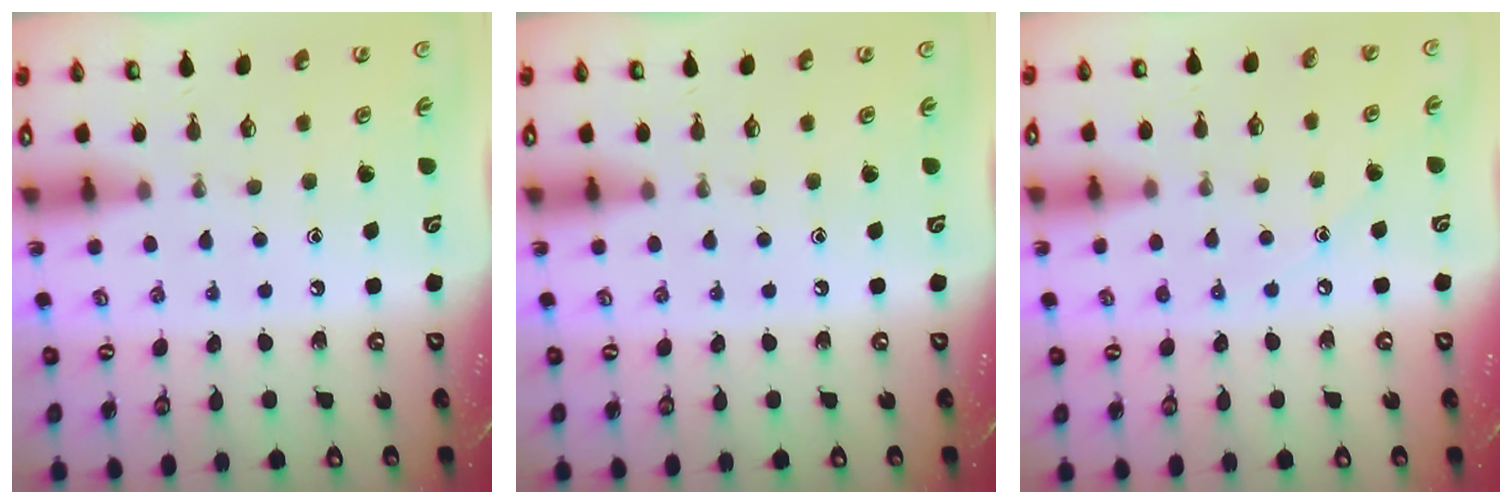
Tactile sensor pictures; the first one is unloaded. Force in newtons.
{"total": 0.0}
{"total": 4.3, "press": 4.3, "slide": 0.5}